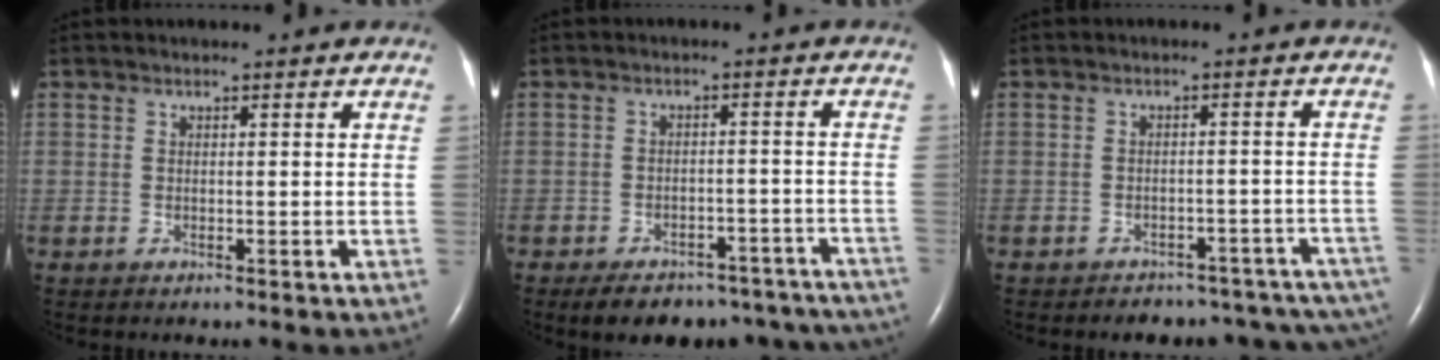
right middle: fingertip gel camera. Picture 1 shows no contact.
{"total": 17.2, "force": [-14.5, 7.3, 5.7], "torque": [-0.077, 0.017, -0.164]}
{"total": 14.5, "force": [-12.4, 6.4, 4.1], "torque": [-0.043, 0.027, -0.126]}